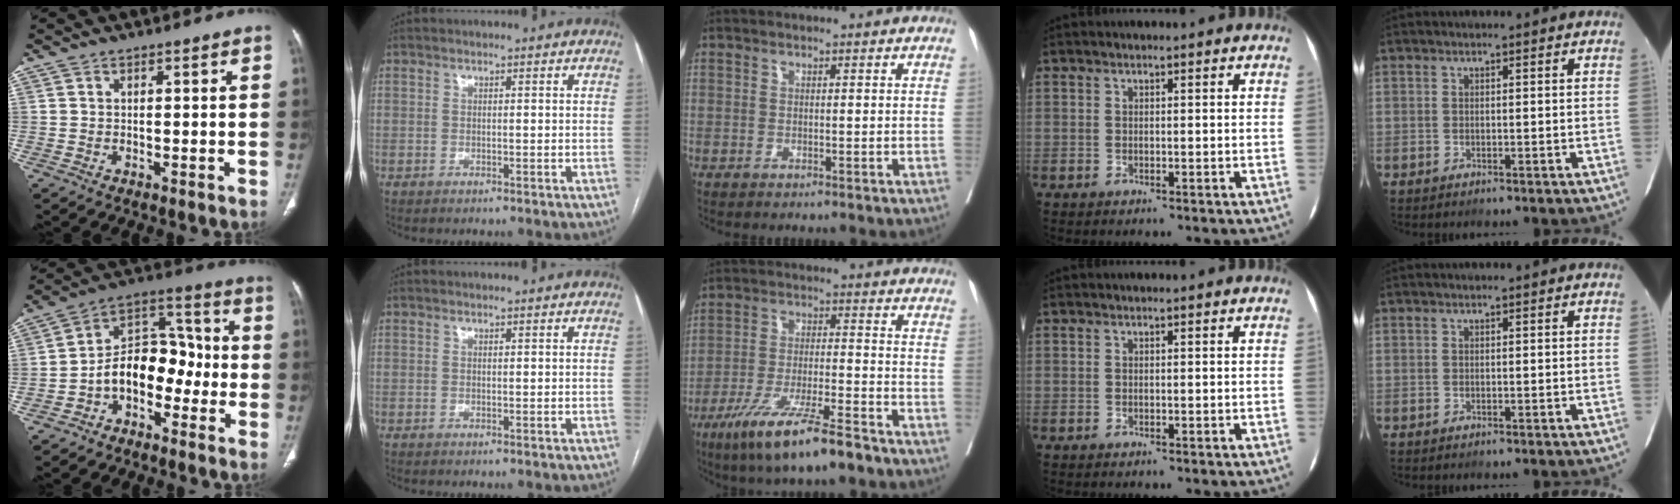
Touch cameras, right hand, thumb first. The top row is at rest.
{"thumb": {"total": 12.1, "force": [-3.8, 8.2, 8.1], "torque": [-0.101, 0.063, -0.075]}, "middle": {"total": 12.4, "force": [-8.6, 1.0, 8.9], "torque": [-0.160, -0.031, -0.152]}}